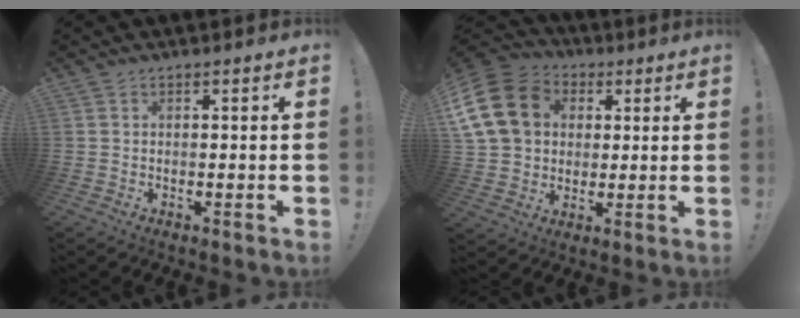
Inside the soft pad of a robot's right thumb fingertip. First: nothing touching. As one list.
[{"total": 19.3, "force": [4.4, 15.5, 10.5], "torque": [-0.182, -0.004, 0.097]}]